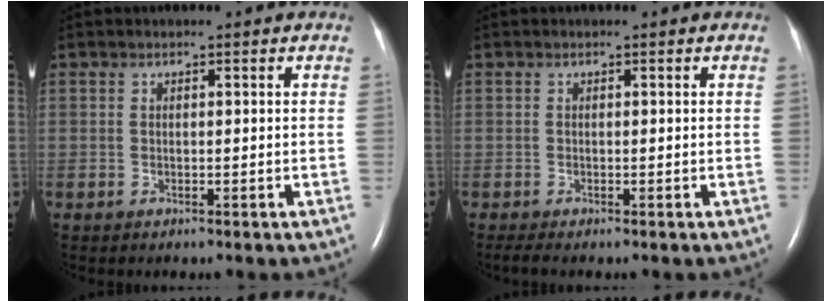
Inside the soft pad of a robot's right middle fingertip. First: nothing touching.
{"total": 1.0, "force": [-0.8, -0.1, 0.6], "torque": [-0.019, -0.006, -0.016]}